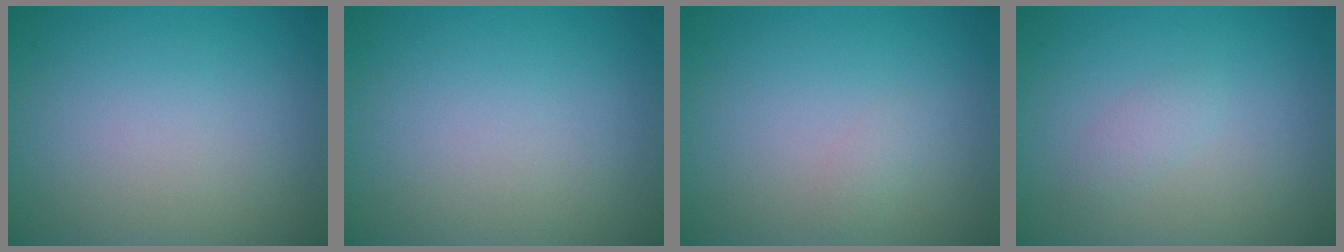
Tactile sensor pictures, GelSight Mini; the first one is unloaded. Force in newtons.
{"total": 0.0}
{"total": 0.7, "press": 0.7, "slide": 0.0}
{"total": 1.0, "press": 1.0, "slide": 0.1}